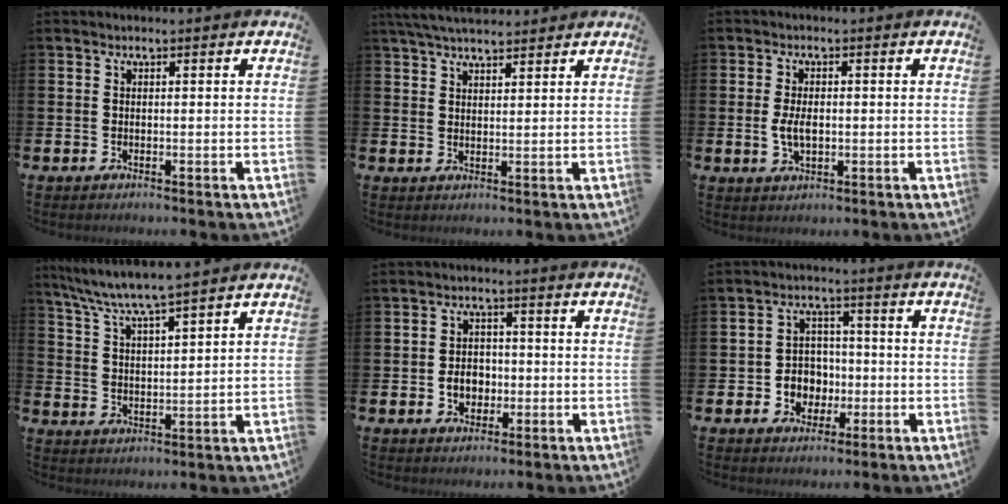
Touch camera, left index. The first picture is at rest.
{"total": 4.4, "force": [4.0, 1.1, 1.5], "torque": [-0.034, -0.009, 0.073]}
{"total": 3.4, "force": [-0.7, 1.9, 2.8], "torque": [-0.040, 0.005, -0.018]}
{"total": 6.5, "force": [6.2, -0.3, 1.8], "torque": [-0.060, -0.035, 0.109]}
{"total": 3.7, "force": [-1.4, 2.8, 1.9], "torque": [-0.020, 0.001, -0.035]}
{"total": 4.5, "force": [-1.3, 4.2, 1.0], "torque": [-0.021, 0.004, -0.032]}